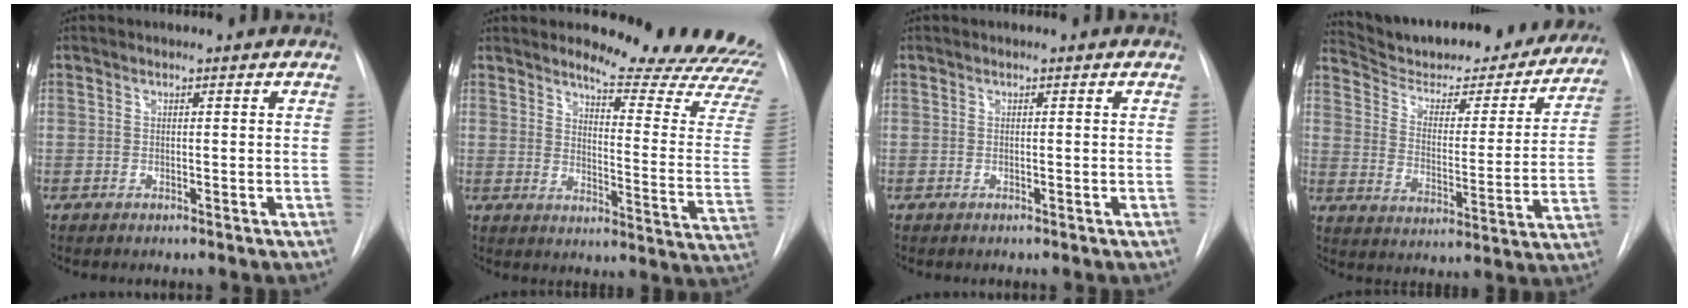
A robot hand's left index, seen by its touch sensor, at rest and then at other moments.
{"total": 19.3, "force": [18.3, 1.1, 6.0], "torque": [-0.075, -0.148, 0.203]}
{"total": 0.0}
{"total": 26.5, "force": [24.2, 5.7, 9.1], "torque": [-0.132, -0.047, 0.319]}